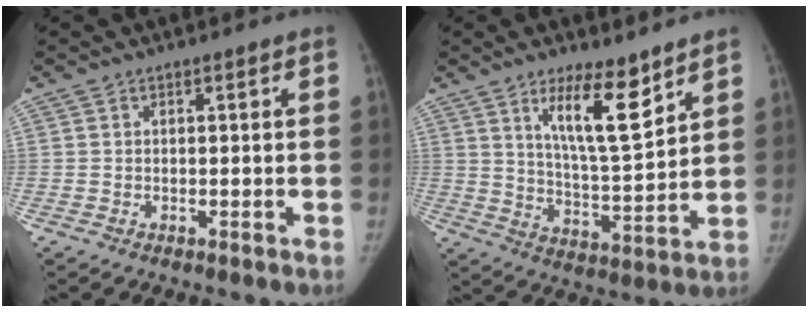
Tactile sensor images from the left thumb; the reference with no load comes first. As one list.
[{"total": 11.9, "force": [7.4, 2.9, 8.9], "torque": [-0.133, -0.061, 0.133]}]